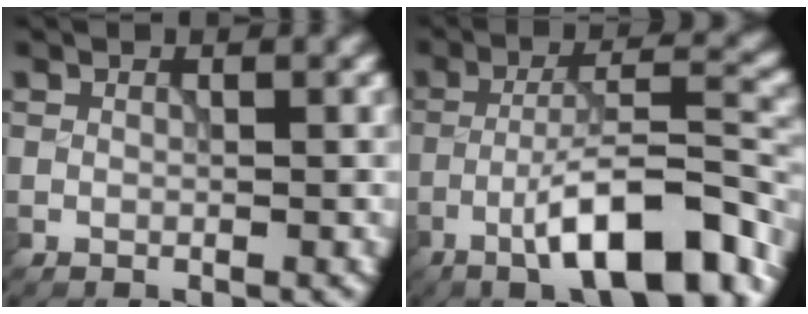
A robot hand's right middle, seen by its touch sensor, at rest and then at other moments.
{"total": 10.9, "force": [-6.1, 2.6, 8.6], "torque": [-0.134, 0.013, -0.098]}